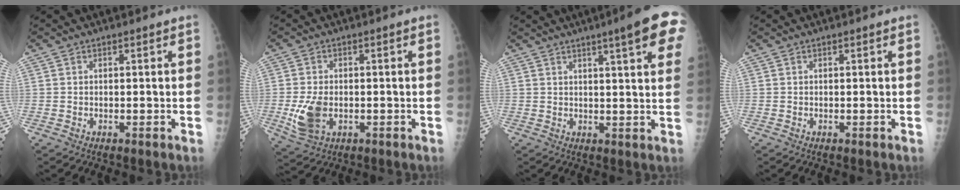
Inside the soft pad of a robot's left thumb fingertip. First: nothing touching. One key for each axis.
{"total": 7.0, "fx": -1.5, "fy": 4.5, "fz": 5.2, "tx": -0.102, "ty": -0.002, "tz": -0.020}
{"total": 11.4, "fx": 5.9, "fy": 1.4, "fz": 9.6, "tx": -0.110, "ty": -0.013, "tz": 0.065}
{"total": 0.0}